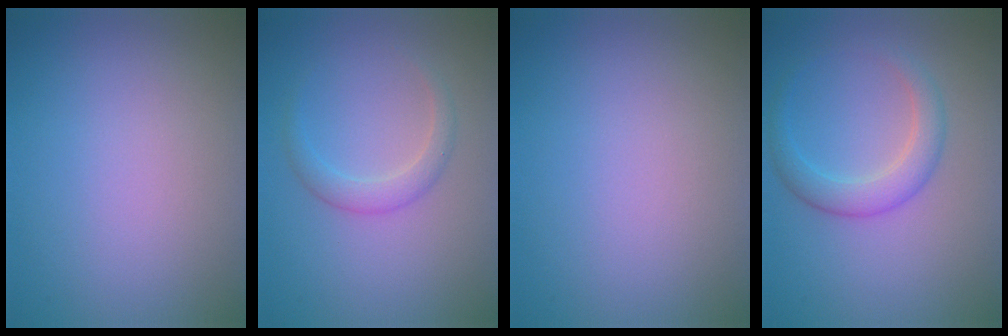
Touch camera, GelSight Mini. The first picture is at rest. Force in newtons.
{"total": 1.9, "press": 1.9, "slide": 0.1}
{"total": 0.0}
{"total": 2.9, "press": 2.9, "slide": 0.1}